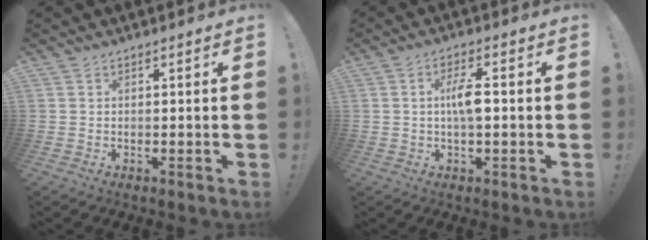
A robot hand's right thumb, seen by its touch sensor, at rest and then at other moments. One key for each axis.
{"total": 6.1, "fx": 0.0, "fy": 1.6, "fz": 5.8, "tx": -0.108, "ty": 0.004, "tz": -0.007}